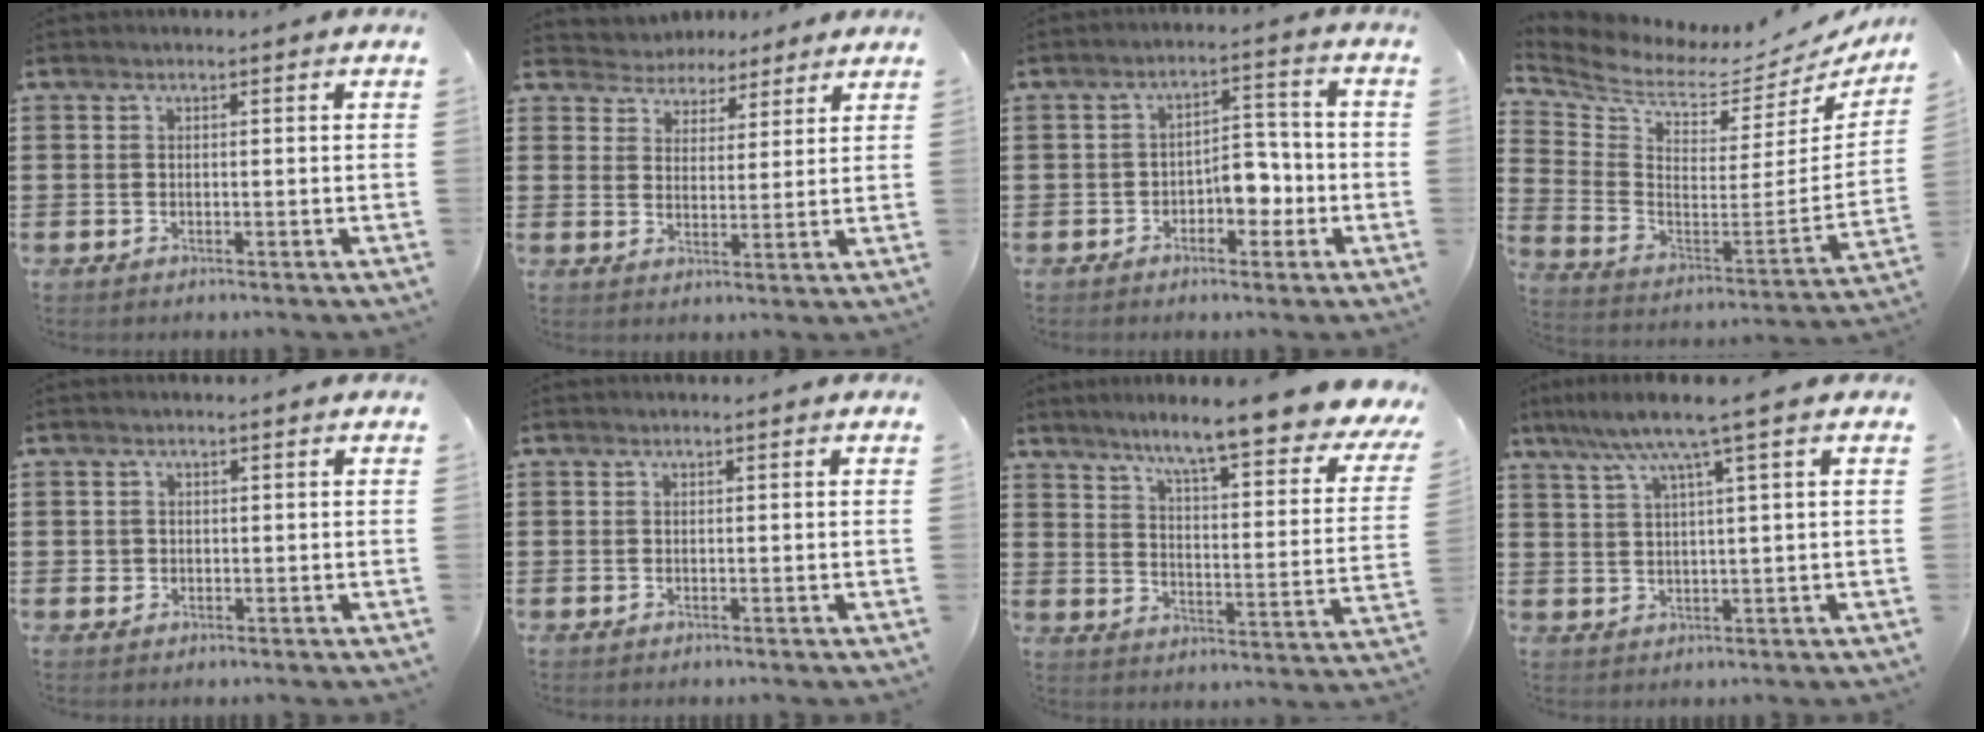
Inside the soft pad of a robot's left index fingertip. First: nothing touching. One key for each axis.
{"total": 3.9, "fx": 3.5, "fy": 1.5, "fz": -0.6, "tx": -0.012, "ty": -0.014, "tz": 0.062}
{"total": 5.7, "fx": -2.3, "fy": 3.3, "fz": 4.1, "tx": -0.063, "ty": 0.009, "tz": -0.046}
{"total": 4.6, "fx": 3.9, "fy": 1.8, "fz": 1.5, "tx": -0.060, "ty": -0.054, "tz": 0.063}
{"total": 1.2, "fx": 0.0, "fy": 1.2, "fz": 0.2, "tx": -0.007, "ty": 0.007, "tz": -0.002}
{"total": 0.0}
{"total": 9.0, "fx": 7.4, "fy": -0.6, "fz": 5.1, "tx": -0.103, "ty": -0.062, "tz": 0.111}
{"total": 6.2, "fx": 3.3, "fy": 0.0, "fz": 5.3, "tx": -0.113, "ty": -0.003, "tz": 0.051}